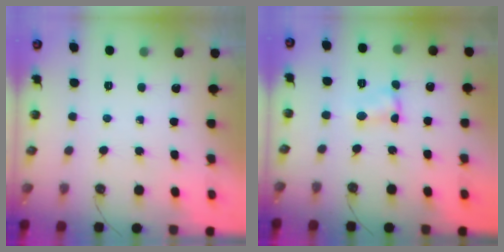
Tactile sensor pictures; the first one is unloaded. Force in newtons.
{"total": 2.7, "press": 2.7, "slide": 0.4}